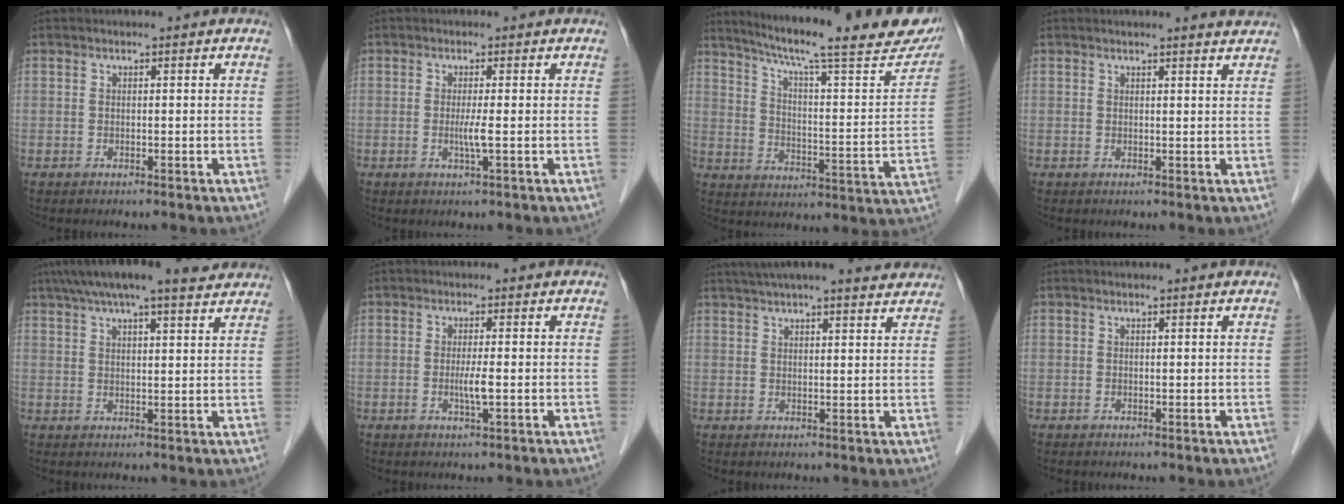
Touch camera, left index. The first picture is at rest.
{"total": 2.1, "force": [-0.3, -0.4, 2.0], "torque": [-0.045, -0.004, -0.006]}
{"total": 25.4, "force": [21.4, 2.5, 13.5], "torque": [-0.203, -0.035, 0.277]}
{"total": 2.7, "force": [2.7, -0.2, 0.5], "torque": [-0.011, -0.007, 0.020]}
{"total": 16.1, "force": [13.2, 2.5, 8.8], "torque": [-0.149, 0.050, 0.184]}
{"total": 2.3, "force": [-0.4, -0.2, 2.3], "torque": [-0.047, -0.005, -0.006]}
{"total": 15.0, "force": [13.3, 2.1, 6.6], "torque": [-0.104, 0.037, 0.174]}
{"total": 0.6, "force": [0.5, -0.1, 0.2], "torque": [-0.010, 0.002, 0.009]}